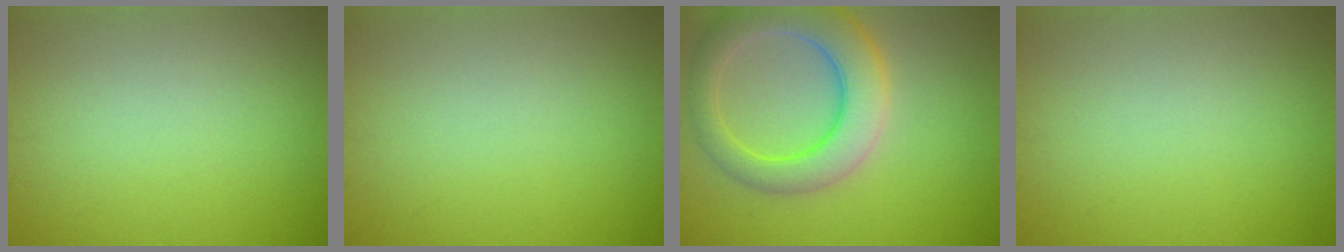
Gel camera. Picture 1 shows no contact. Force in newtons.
{"total": 0.0}
{"total": 7.2, "press": 7.2, "slide": 0.5}
{"total": 0.0}